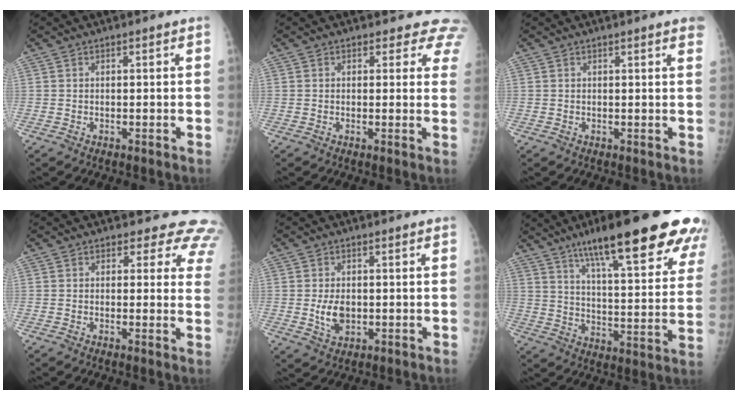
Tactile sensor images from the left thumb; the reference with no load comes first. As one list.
[{"total": 5.7, "force": [4.9, 2.9, 0.4], "torque": [0.041, -0.018, 0.027]}, {"total": 2.5, "force": [1.9, 0.2, 1.6], "torque": [-0.017, 0.000, 0.015]}, {"total": 9.3, "force": [7.8, 4.6, 2.1], "torque": [0.032, -0.032, 0.054]}, {"total": 4.8, "force": [-0.2, 3.2, 3.6], "torque": [-0.059, -0.005, 0.004]}, {"total": 27.1, "force": [17.5, 5.3, 20.0], "torque": [-0.262, -0.046, 0.253]}]